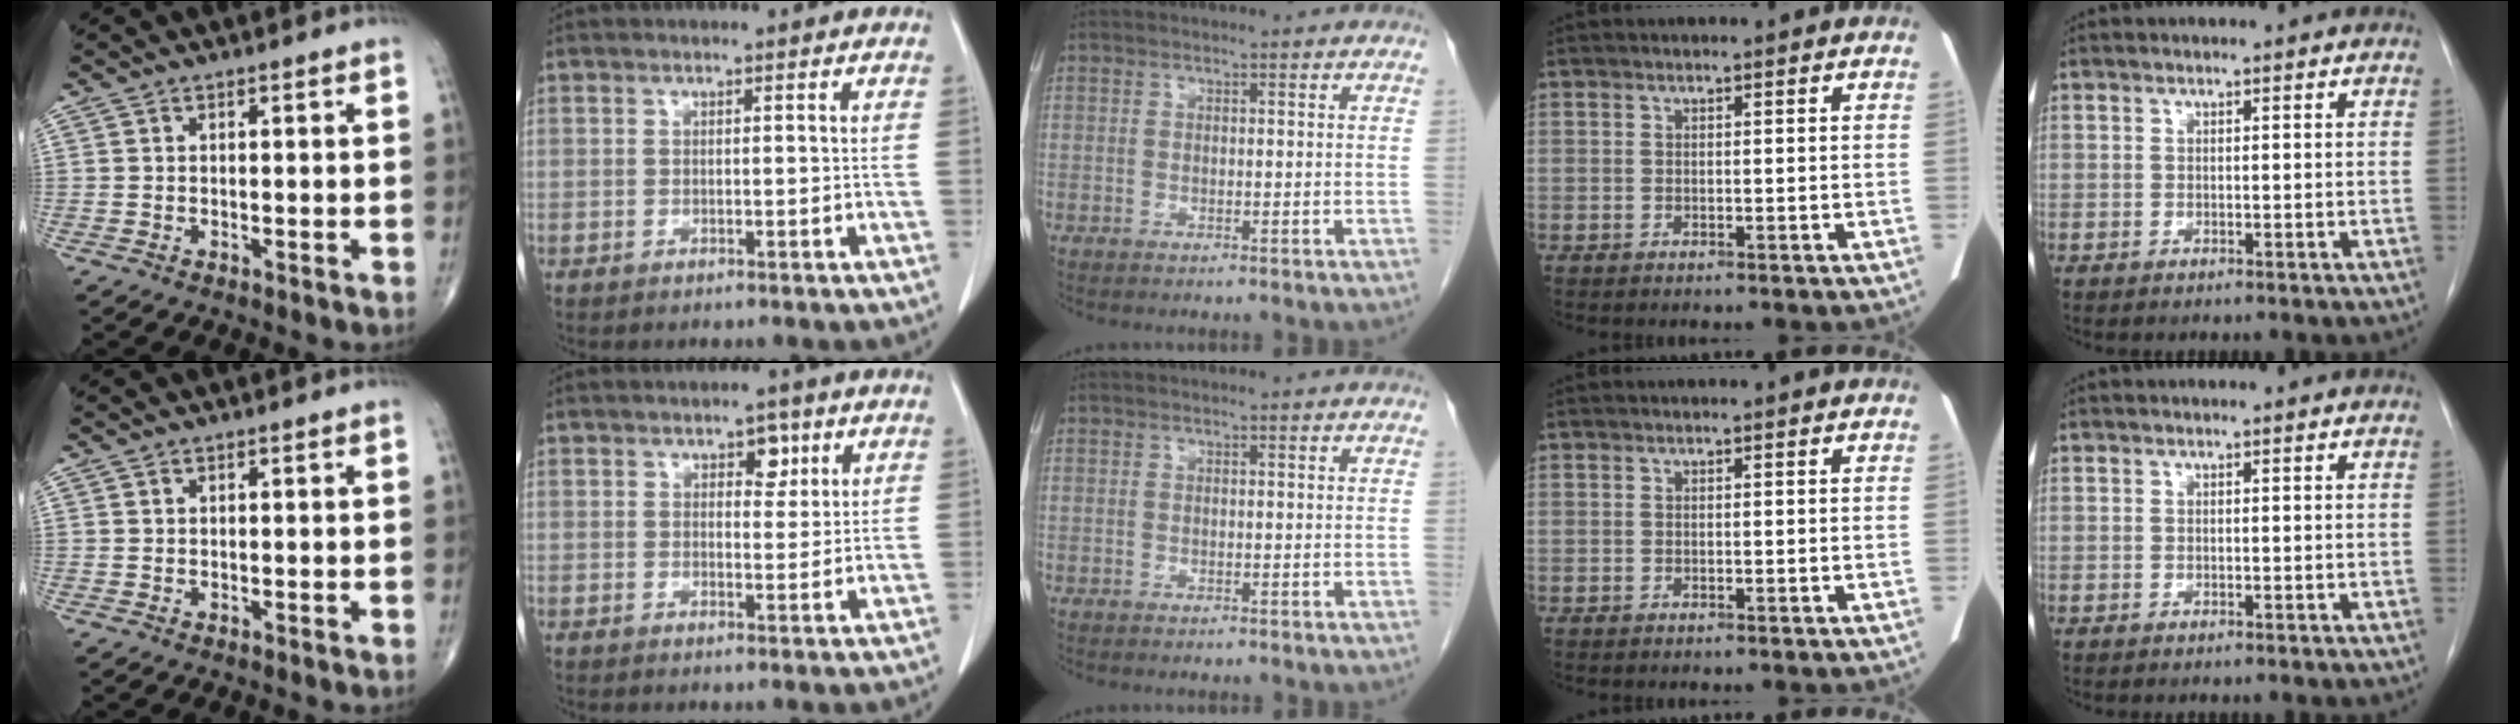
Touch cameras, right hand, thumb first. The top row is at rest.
{"index": {"total": 3.2, "force": [1.6, 1.9, 2.1], "torque": [-0.023, 0.003, 0.022]}}